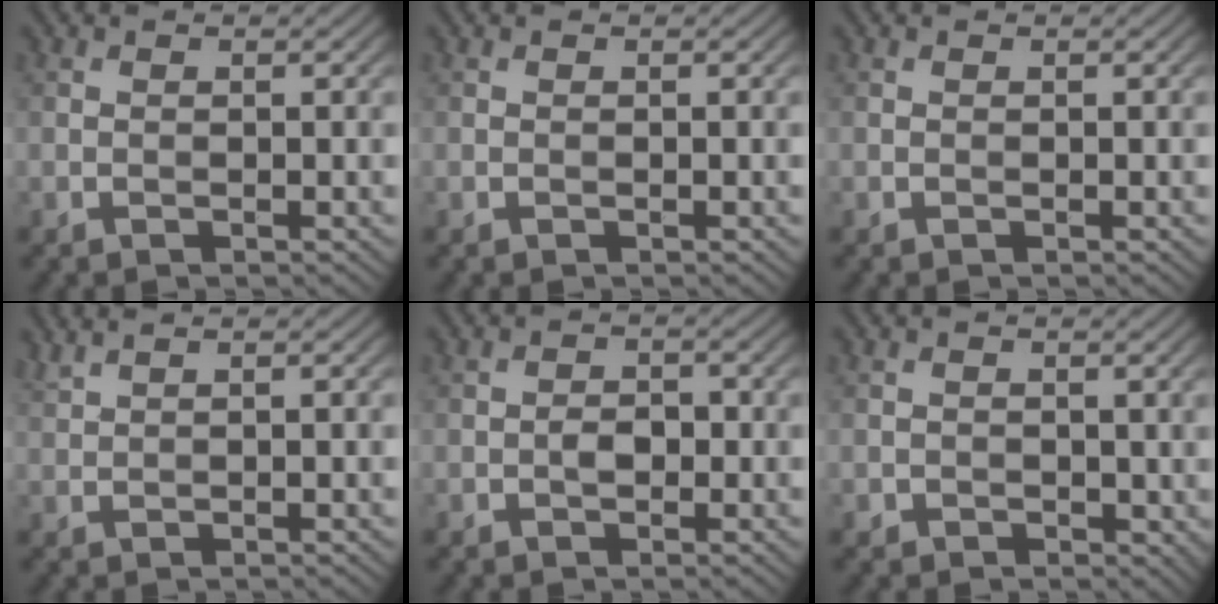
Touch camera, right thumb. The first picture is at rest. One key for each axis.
{"total": 0.0}
{"total": 0.0}
{"total": 1.7, "fx": 1.4, "fy": 0.2, "fz": 0.9, "tx": -0.027, "ty": 0.007, "tz": 0.026}
{"total": 1.8, "fx": -0.5, "fy": 1.3, "fz": 1.3, "tx": -0.024, "ty": 0.000, "tz": -0.012}
{"total": 1.4, "fx": 0.1, "fy": 1.3, "fz": 0.4, "tx": -0.012, "ty": -0.010, "tz": 0.000}